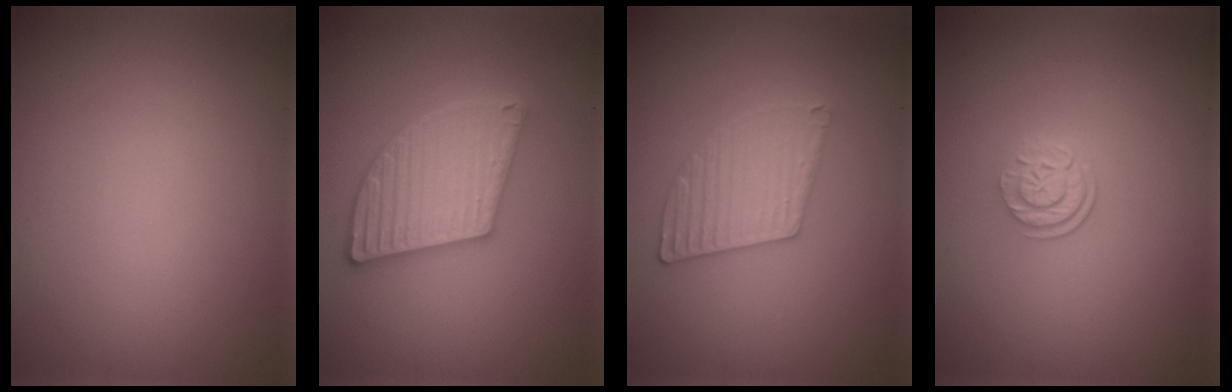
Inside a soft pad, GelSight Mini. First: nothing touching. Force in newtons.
{"total": 5.5, "press": 5.5, "slide": 0.7}
{"total": 3.0, "press": 3.0, "slide": 0.2}
{"total": 2.4, "press": 1.8, "slide": 1.7}